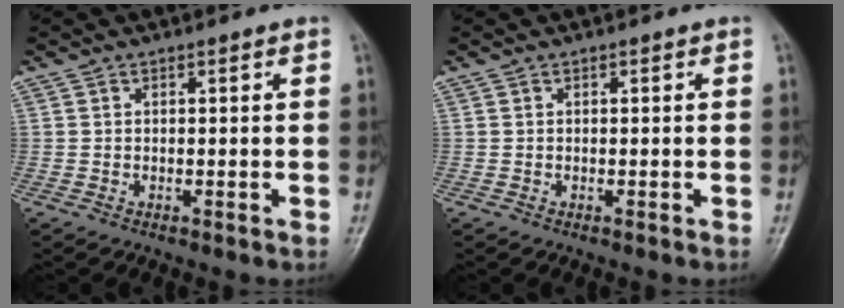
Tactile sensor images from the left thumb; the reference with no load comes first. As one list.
[{"total": 0.0}]